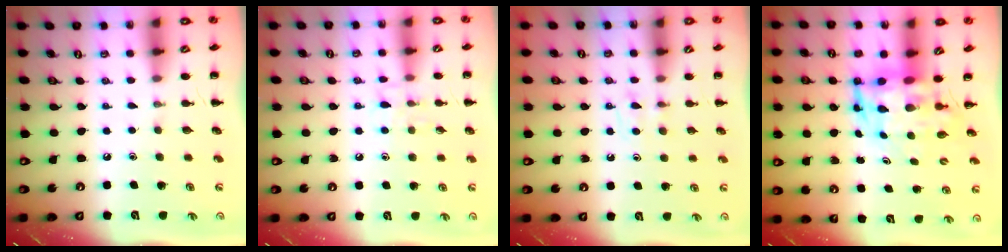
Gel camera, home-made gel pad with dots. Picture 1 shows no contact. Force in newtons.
{"total": 7.5, "press": 7.1, "slide": 2.2}
{"total": 4.0, "press": 3.6, "slide": 1.7}
{"total": 5.5, "press": 5.2, "slide": 1.7}